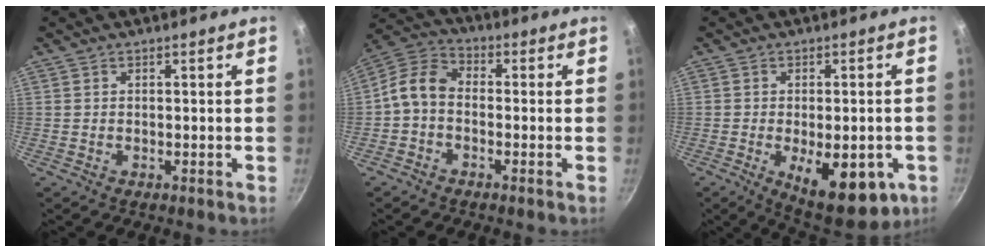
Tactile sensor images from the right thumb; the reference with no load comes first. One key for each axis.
{"total": 6.9, "fx": -1.7, "fy": 4.8, "fz": 4.6, "tx": -0.094, "ty": 0.038, "tz": -0.052}
{"total": 14.8, "fx": -4.8, "fy": 6.6, "fz": 12.3, "tx": -0.132, "ty": -0.003, "tz": -0.052}